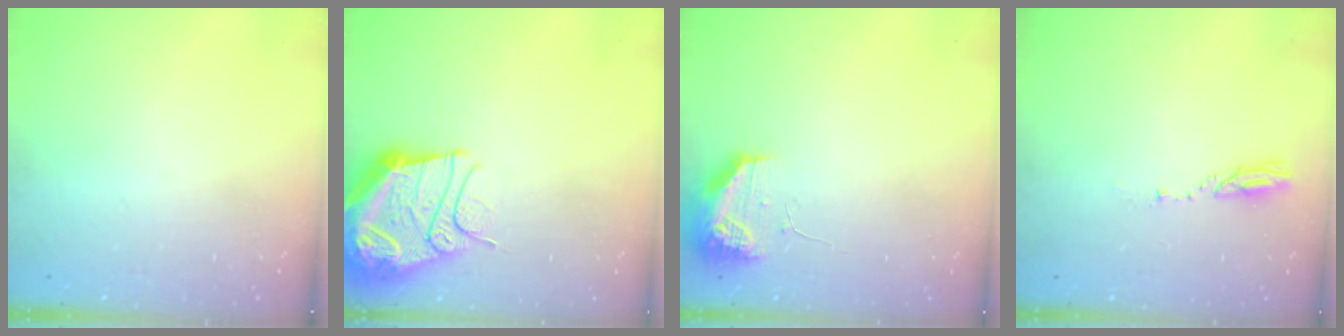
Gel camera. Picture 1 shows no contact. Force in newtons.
{"total": 17.5, "press": 17.4, "slide": 1.9}
{"total": 9.7, "press": 9.6, "slide": 1.5}
{"total": 3.1, "press": 3.0, "slide": 0.3}